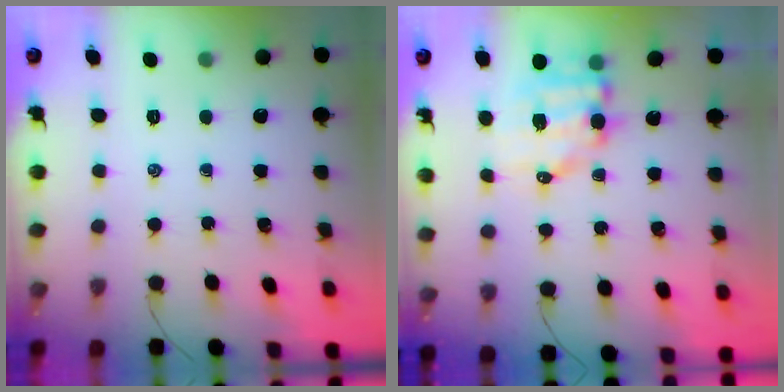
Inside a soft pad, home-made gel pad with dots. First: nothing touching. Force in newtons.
{"total": 9.3, "press": 9.1, "slide": 1.8}